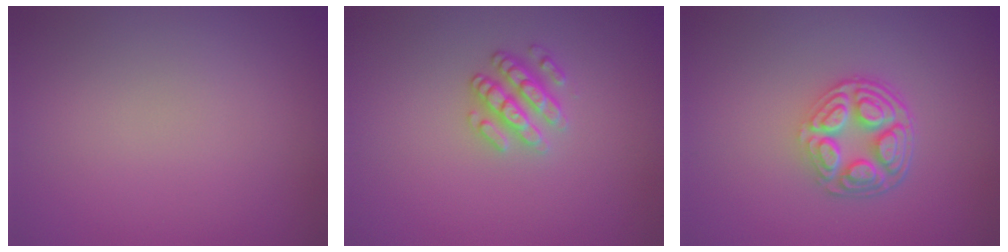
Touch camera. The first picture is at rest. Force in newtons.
{"total": 2.5, "press": 2.3, "slide": 0.9}
{"total": 5.0, "press": 3.7, "slide": 3.4}